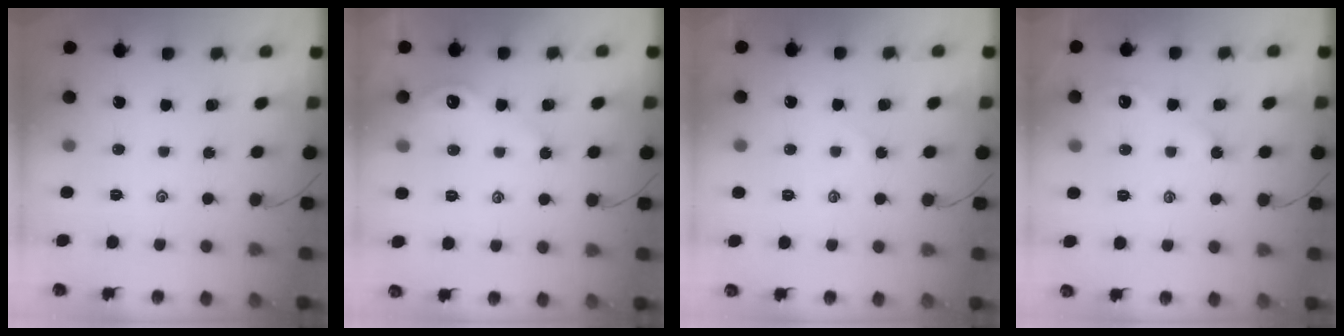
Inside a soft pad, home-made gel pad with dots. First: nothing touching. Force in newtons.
{"total": 5.7, "press": 5.7, "slide": 0.7}
{"total": 1.4, "press": 1.4, "slide": 0.4}
{"total": 3.6, "press": 3.5, "slide": 0.6}